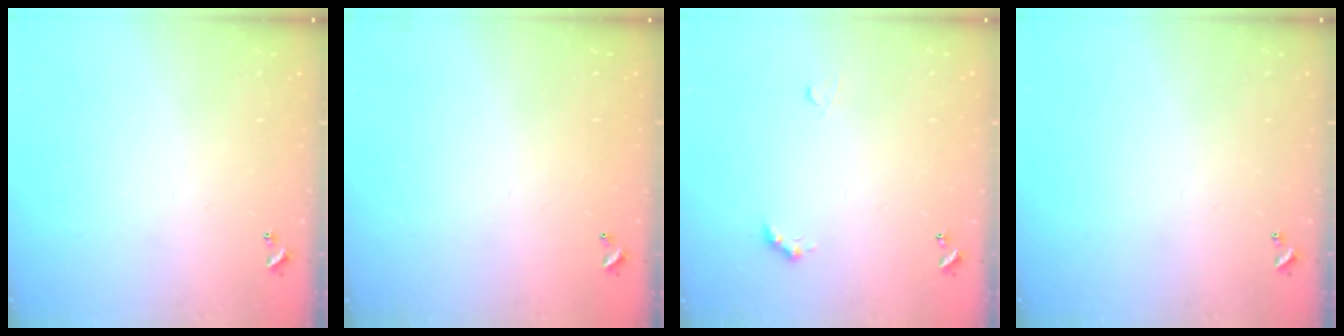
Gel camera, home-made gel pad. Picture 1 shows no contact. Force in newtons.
{"total": 2.8, "press": 2.8, "slide": 0.1}
{"total": 2.4, "press": 2.3, "slide": 0.5}
{"total": 0.0}